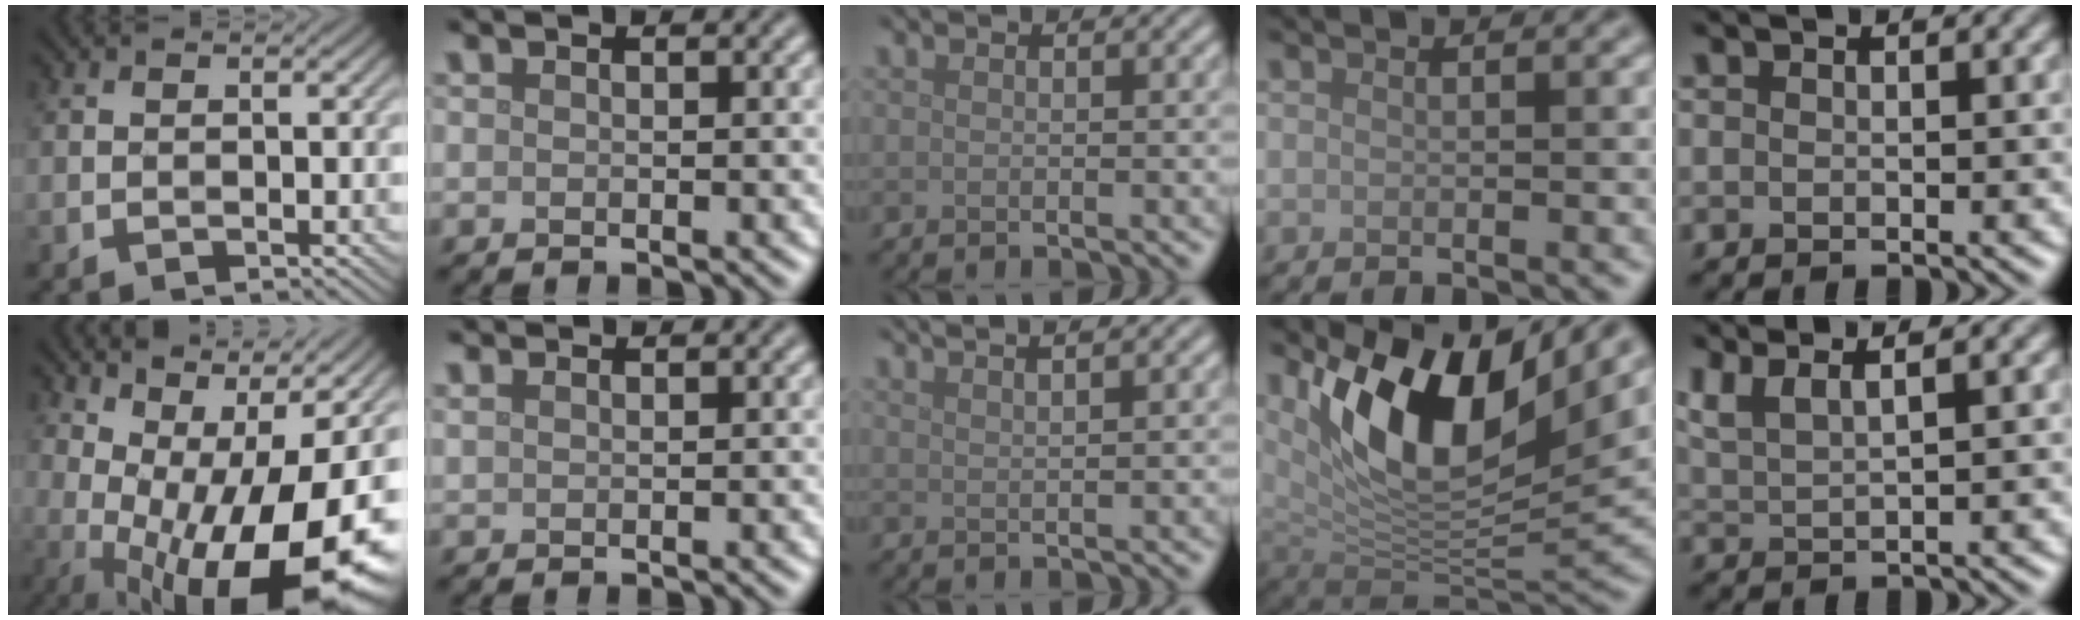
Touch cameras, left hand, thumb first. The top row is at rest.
{"thumb": {"total": 18.5, "force": [-2.1, 8.2, 16.5], "torque": [-0.210, 0.000, -0.016]}, "index": {"total": 1.7, "force": [1.5, 0.5, 0.5], "torque": [-0.020, 0.005, 0.027]}, "middle": {"total": 3.9, "force": [2.7, 1.5, 2.3], "torque": [0.000, 0.026, 0.003]}, "ring": {"total": 12.3, "force": [4.6, 5.6, 9.9], "torque": [-0.171, -0.013, 0.087]}, "little": {"total": 2.8, "force": [1.9, 0.5, 2.0], "torque": [-0.046, 0.013, 0.037]}}